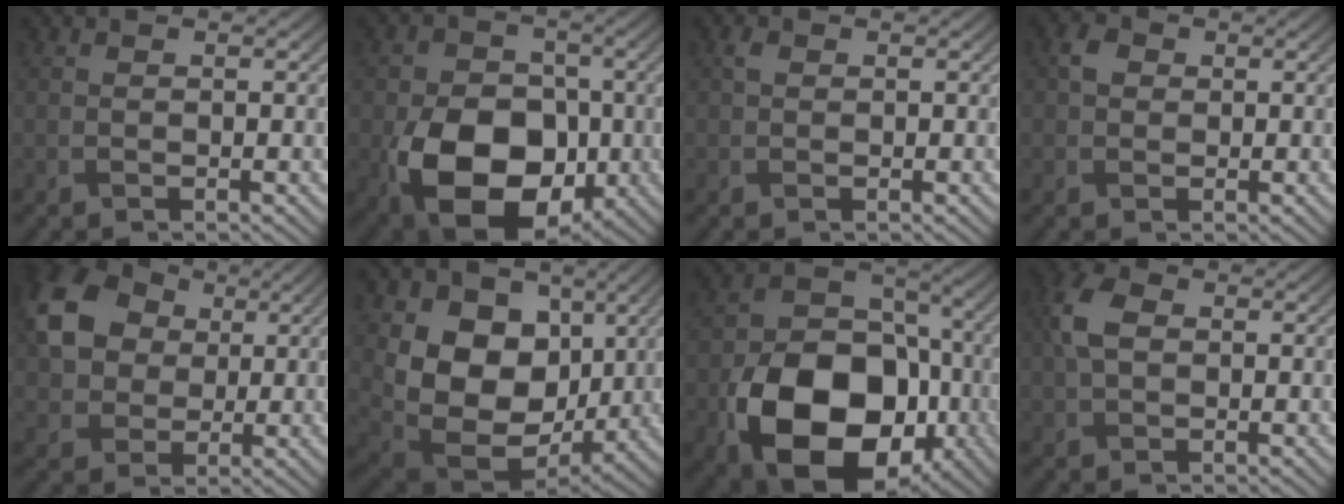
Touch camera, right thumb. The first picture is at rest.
{"total": 14.9, "force": [-4.4, 10.4, 9.7], "torque": [-0.169, -0.041, -0.080]}
{"total": 1.1, "force": [0.3, 0.8, 0.7], "torque": [-0.016, 0.002, 0.003]}
{"total": 2.1, "force": [0.3, 1.9, 1.0], "torque": [-0.020, 0.002, -0.001]}
{"total": 11.9, "force": [2.6, 9.3, 6.9], "torque": [-0.172, 0.012, 0.040]}
{"total": 14.9, "force": [2.5, 11.3, 9.3], "torque": [-0.186, -0.012, 0.052]}
{"total": 17.9, "force": [-6.7, 12.4, 11.1], "torque": [-0.184, -0.057, -0.108]}
{"total": 4.7, "force": [0.6, 3.1, 3.4], "torque": [-0.087, 0.009, 0.004]}